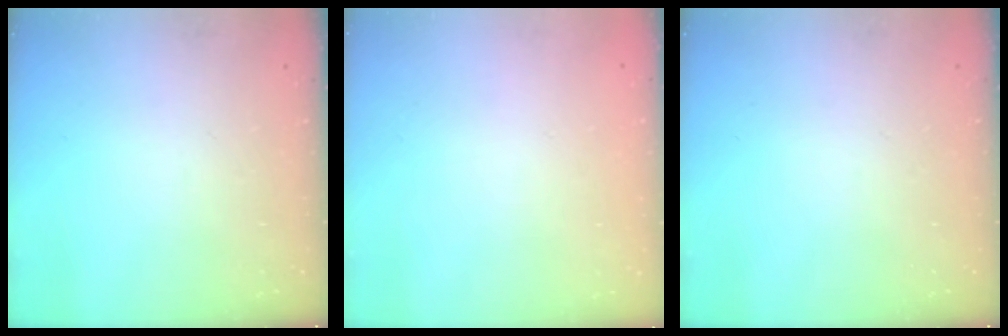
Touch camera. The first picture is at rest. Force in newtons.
{"total": 1.7, "press": 1.7, "slide": 0.2}
{"total": 0.0}